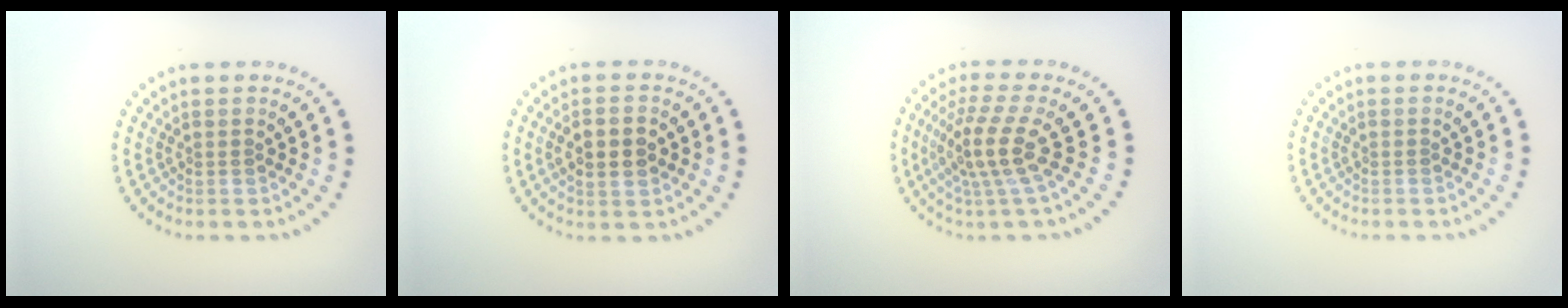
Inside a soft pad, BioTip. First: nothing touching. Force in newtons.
{"total": 3.1, "press": 3.1, "slide": 0.3}
{"total": 4.3, "press": 3.1, "slide": 2.9}
{"total": 0.0}